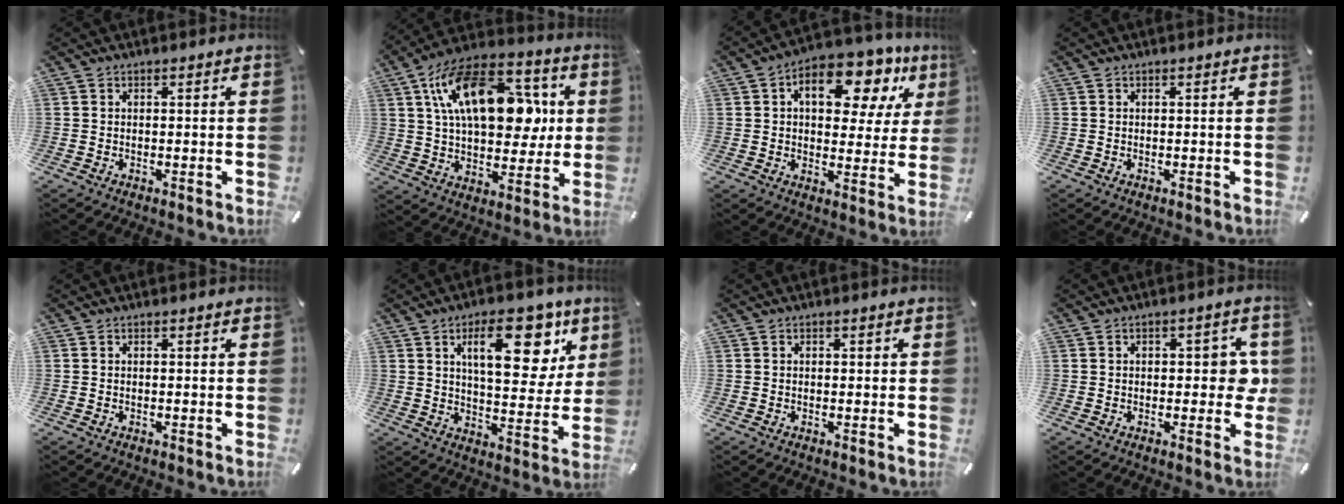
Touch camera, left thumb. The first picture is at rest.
{"total": 23.1, "force": [6.6, 13.4, 17.6], "torque": [-0.306, -0.011, 0.107]}
{"total": 16.1, "force": [7.2, 9.3, 11.0], "torque": [-0.153, -0.030, 0.117]}
{"total": 0.0}
{"total": 0.0}
{"total": 18.9, "force": [8.5, 8.8, 14.4], "torque": [-0.195, -0.029, 0.132]}
{"total": 0.9, "force": [0.1, 0.6, 0.6], "torque": [-0.011, 0.005, 0.000]}
{"total": 6.7, "force": [0.2, 3.7, 5.5], "torque": [-0.058, 0.001, -0.004]}